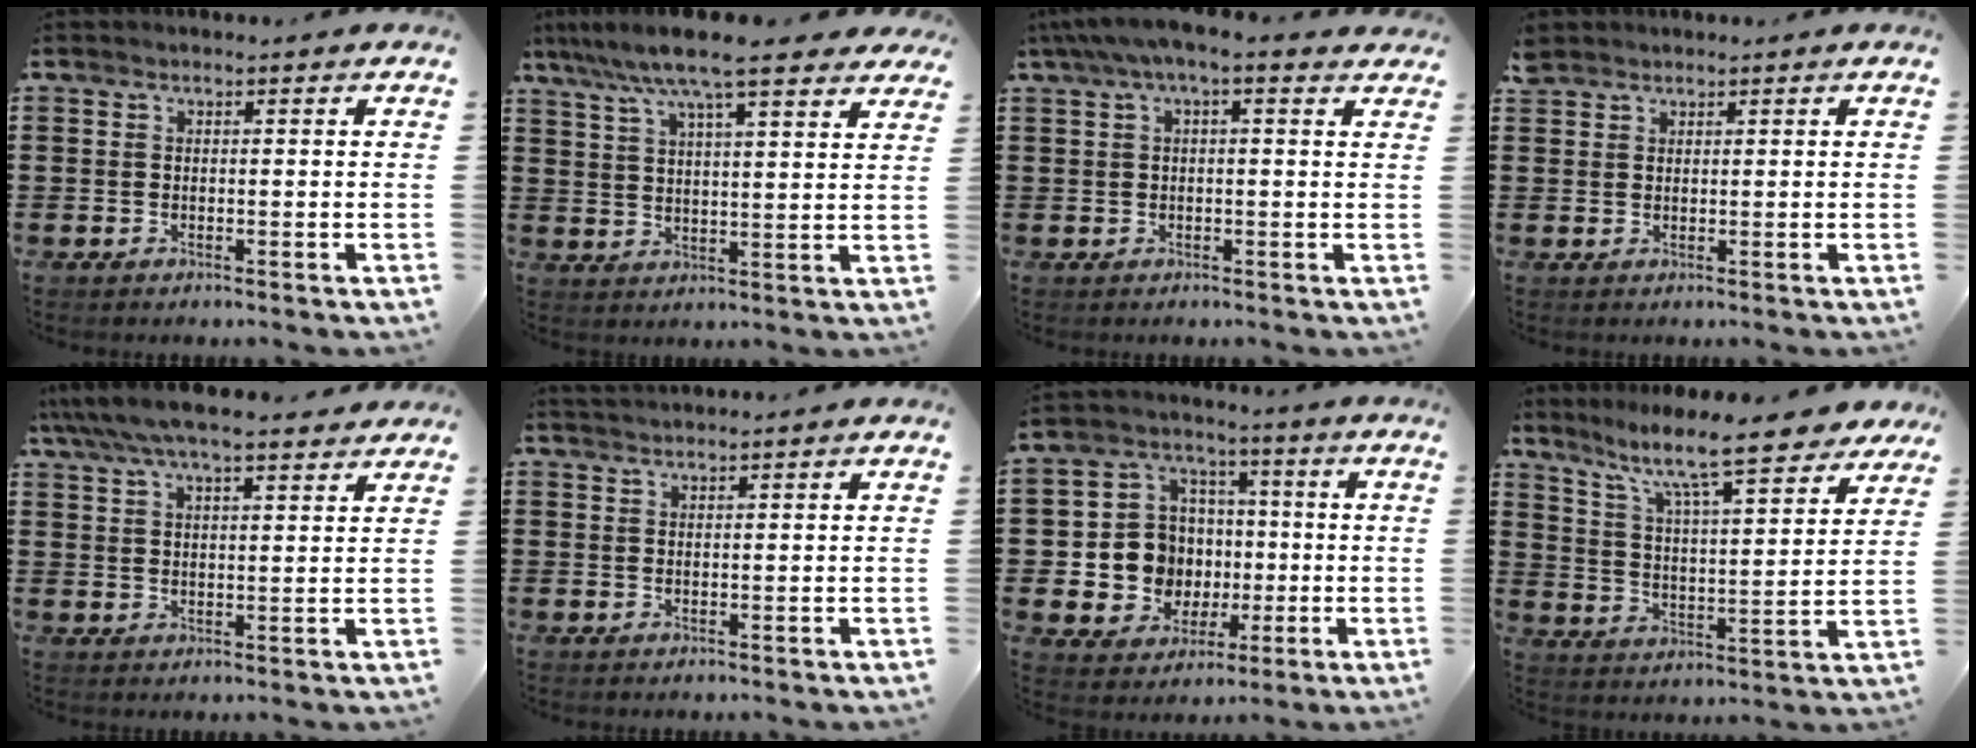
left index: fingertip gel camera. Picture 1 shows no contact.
{"total": 9.7, "force": [7.8, 1.3, 5.6], "torque": [-0.133, -0.018, 0.137]}
{"total": 3.2, "force": [1.0, 0.9, 2.9], "torque": [-0.056, 0.005, 0.016]}
{"total": 1.8, "force": [1.7, 0.7, 0.2], "torque": [-0.008, 0.002, 0.034]}
{"total": 6.0, "force": [5.2, 1.0, 2.8], "torque": [-0.069, -0.012, 0.095]}
{"total": 1.1, "force": [1.1, -0.1, 0.2], "torque": [-0.006, 0.000, 0.022]}
{"total": 9.7, "force": [-0.3, 9.1, 3.2], "torque": [-0.097, 0.015, 0.007]}
{"total": 9.7, "force": [8.3, 0.4, 5.0], "torque": [-0.121, -0.051, 0.135]}